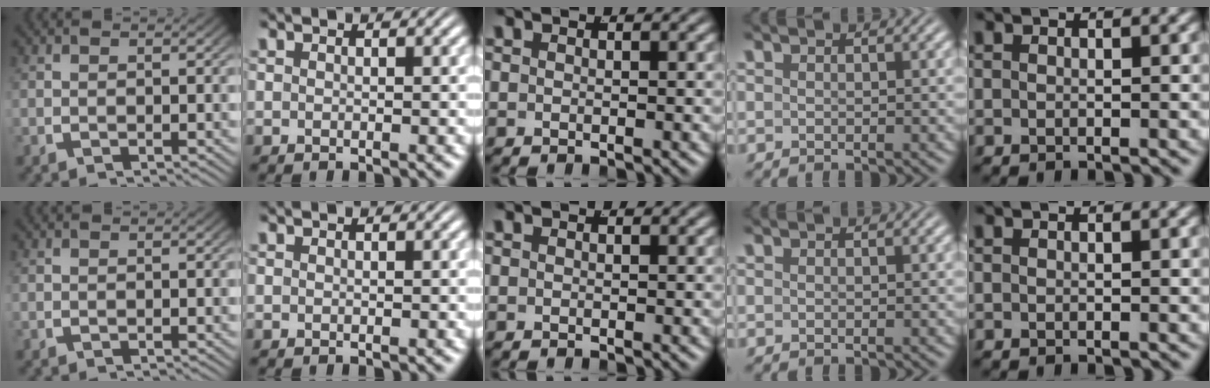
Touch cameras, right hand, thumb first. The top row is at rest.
{}